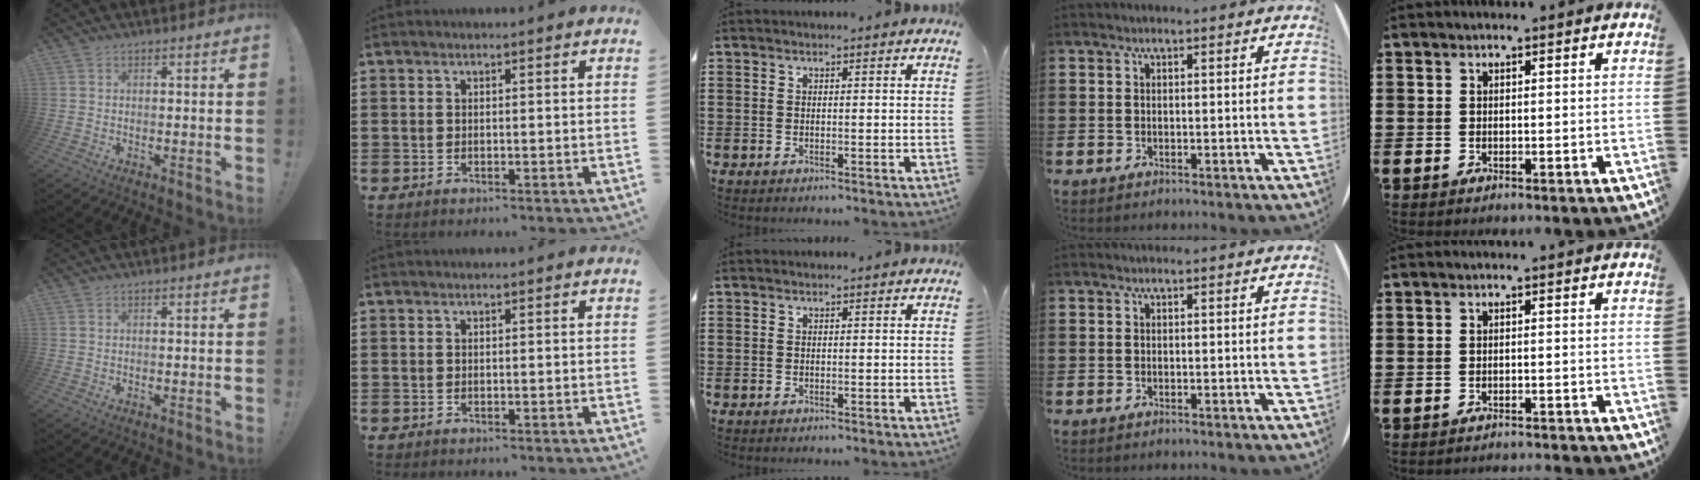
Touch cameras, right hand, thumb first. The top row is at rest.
{"little": {"total": 1.2, "force": [-1.2, -0.2, -0.1], "torque": [-0.001, 0.002, -0.025]}}